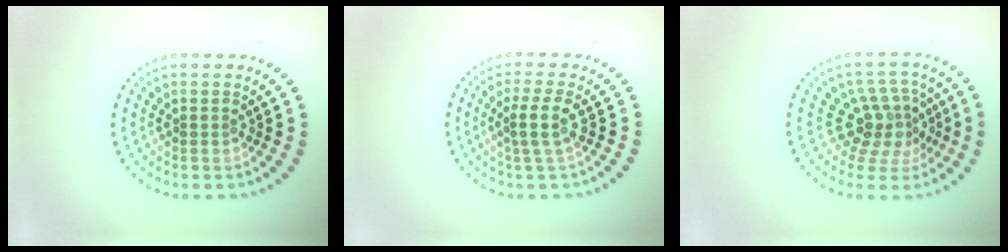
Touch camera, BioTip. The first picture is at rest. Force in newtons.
{"total": 2.5, "press": 1.9, "slide": 1.6}
{"total": 3.9, "press": 2.8, "slide": 2.7}